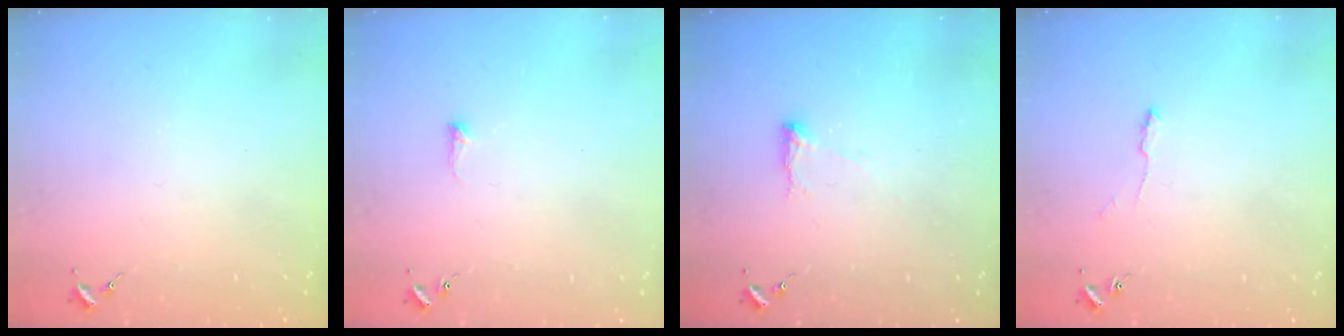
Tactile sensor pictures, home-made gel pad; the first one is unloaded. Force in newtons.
{"total": 4.3, "press": 4.3, "slide": 0.7}
{"total": 5.1, "press": 5.1, "slide": 0.8}
{"total": 4.1, "press": 4.0, "slide": 0.6}